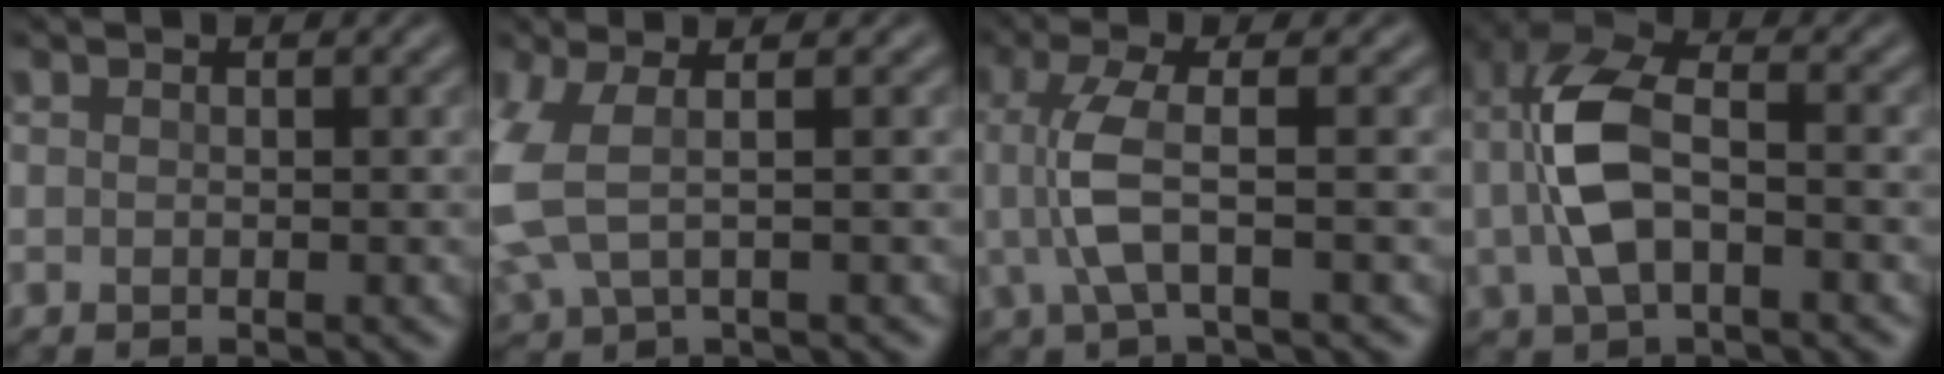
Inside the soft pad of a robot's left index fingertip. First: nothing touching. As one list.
[{"total": 5.6, "force": [-0.1, 2.8, 4.9], "torque": [-0.138, -0.001, -0.003]}, {"total": 4.4, "force": [-0.3, 1.0, 4.3], "torque": [-0.104, 0.004, -0.007]}, {"total": 7.1, "force": [-0.6, 3.6, 6.1], "torque": [-0.139, 0.011, -0.017]}]